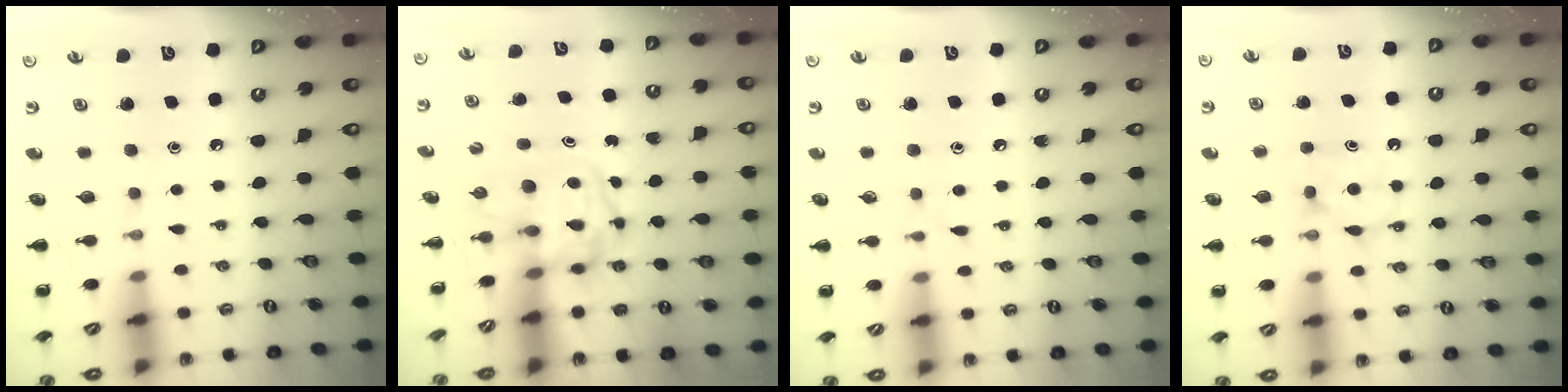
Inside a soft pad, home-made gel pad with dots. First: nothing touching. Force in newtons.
{"total": 3.6, "press": 3.5, "slide": 0.5}
{"total": 3.0, "press": 2.6, "slide": 1.5}
{"total": 5.5, "press": 5.2, "slide": 1.6}